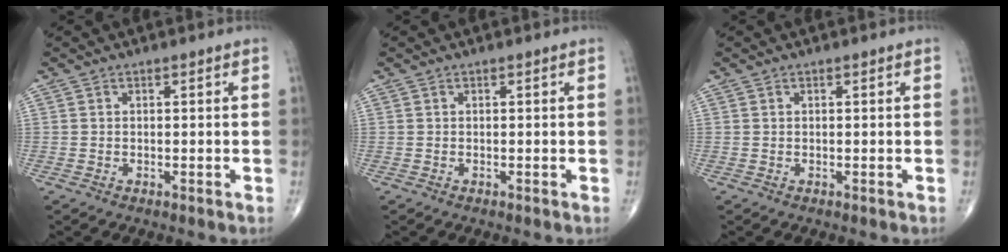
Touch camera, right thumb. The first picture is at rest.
{"total": 0.0}
{"total": 0.0}